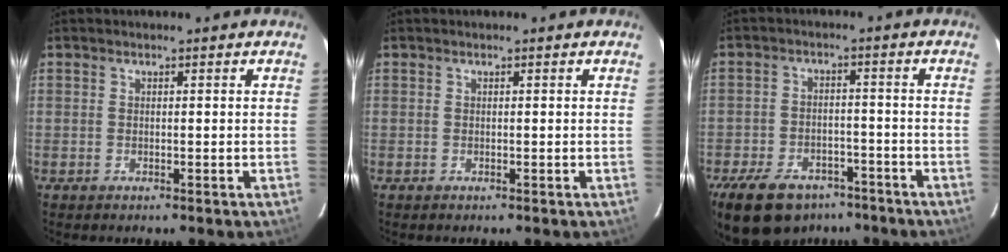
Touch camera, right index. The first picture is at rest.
{"total": 0.0}
{"total": 16.5, "force": [-11.5, 9.0, 7.7], "torque": [-0.185, -0.004, -0.171]}